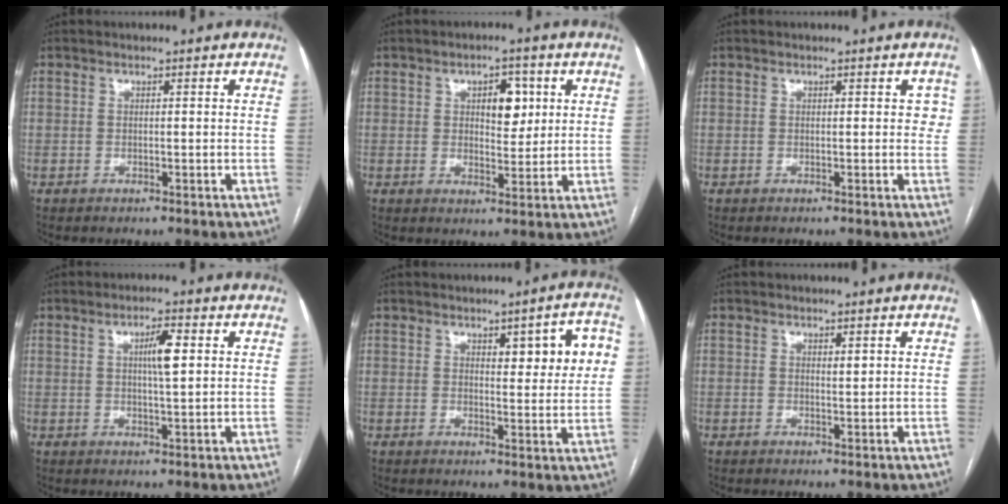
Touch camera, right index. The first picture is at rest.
{"total": 5.4, "force": [1.7, 2.7, 4.4], "torque": [-0.063, 0.006, 0.029]}
{"total": 1.3, "force": [0.4, 1.0, 0.8], "torque": [-0.001, 0.010, 0.002]}
{"total": 4.3, "force": [1.1, 0.5, 4.2], "torque": [-0.074, 0.003, 0.019]}
{"total": 7.5, "force": [2.4, 2.0, 6.8], "torque": [-0.082, 0.010, 0.030]}
{"total": 0.8, "force": [0.4, 0.4, 0.5], "torque": [-0.007, -0.003, 0.006]}